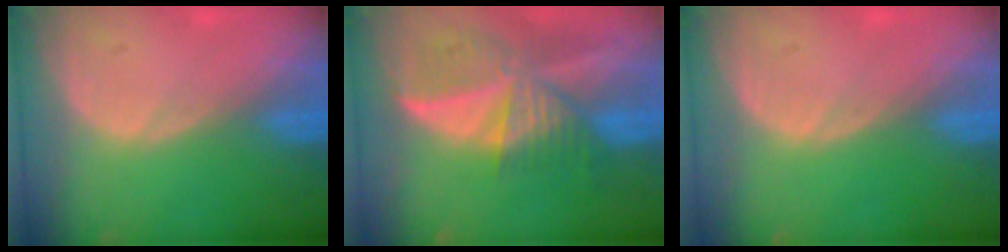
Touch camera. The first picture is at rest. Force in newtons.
{"total": 9.5, "press": 8.3, "slide": 4.6}
{"total": 0.0}